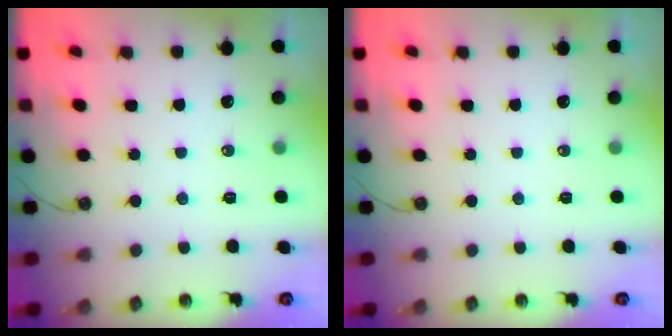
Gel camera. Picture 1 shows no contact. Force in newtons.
{"total": 0.0}